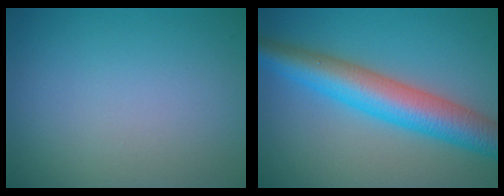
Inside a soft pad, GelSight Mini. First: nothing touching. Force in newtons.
{"total": 7.4, "press": 7.4, "slide": 0.1}